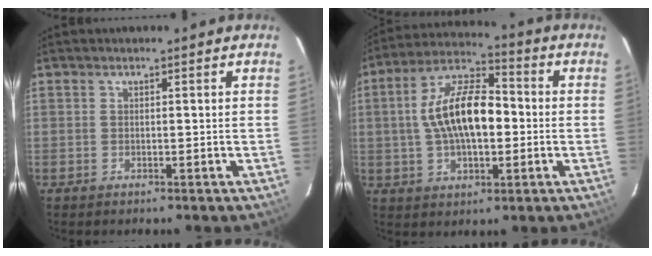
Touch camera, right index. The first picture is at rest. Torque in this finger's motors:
{"motor_torque": [0.80, -0.26, 0.71, 0.21]}